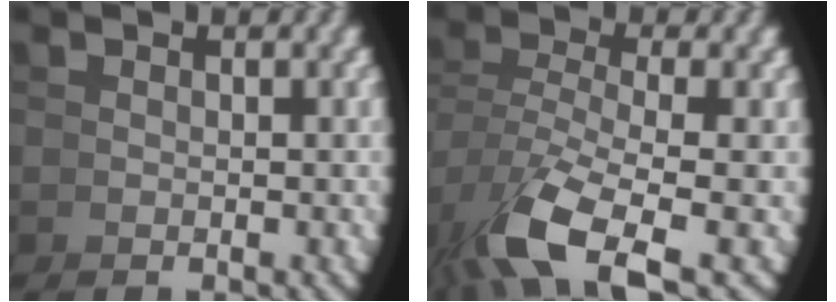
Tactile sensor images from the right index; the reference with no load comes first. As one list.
[{"total": 6.0, "force": [-2.2, 2.2, 5.1], "torque": [-0.109, -0.035, -0.011]}]